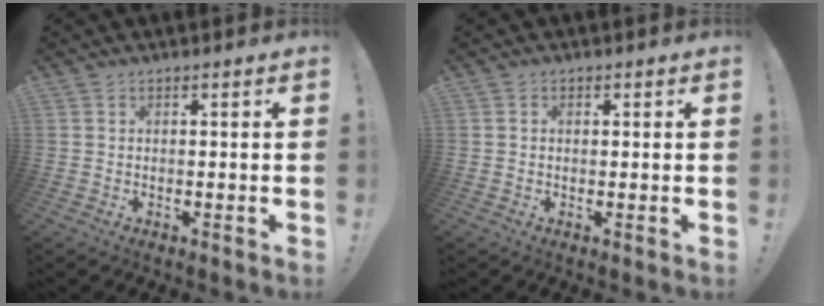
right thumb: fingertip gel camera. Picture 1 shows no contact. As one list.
[{"total": 0.7, "force": [0.2, 0.6, 0.3], "torque": [0.001, -0.001, 0.001]}]